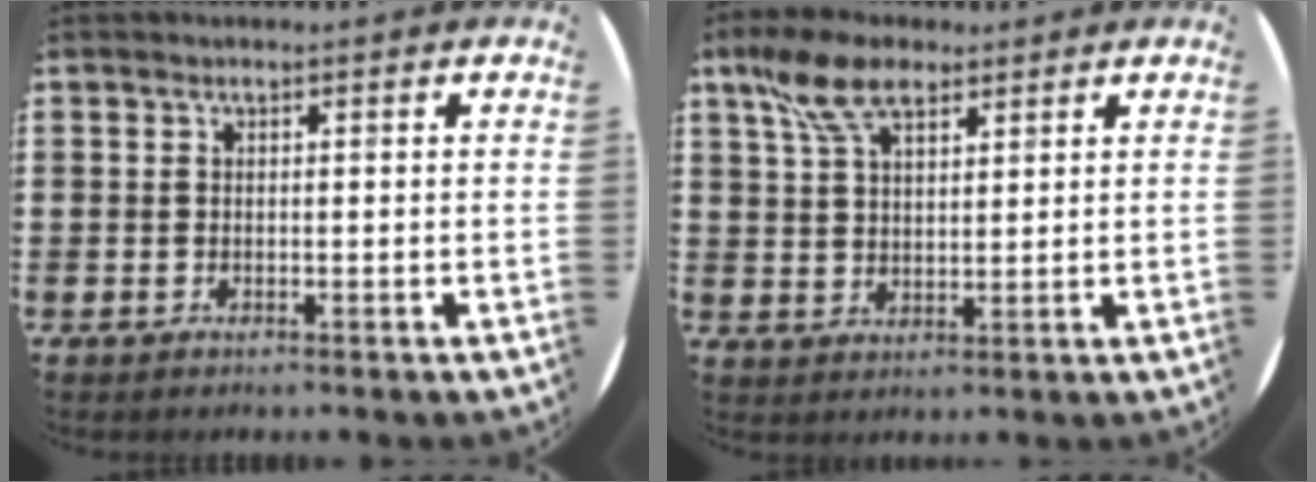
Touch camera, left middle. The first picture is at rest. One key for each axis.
{"total": 7.6, "fx": 4.9, "fy": 3.7, "fz": 4.5, "tx": -0.102, "ty": 0.005, "tz": 0.090}